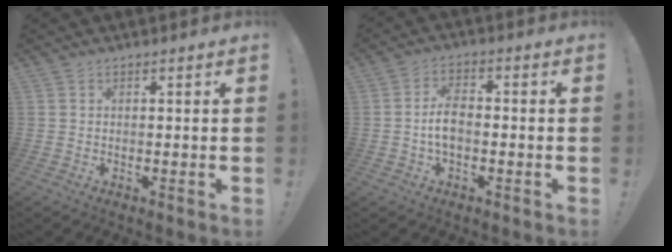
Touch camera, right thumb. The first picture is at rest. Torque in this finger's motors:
{"motor_torque": [0.03, 0.16, 0.56, -0.16, 0.13]}